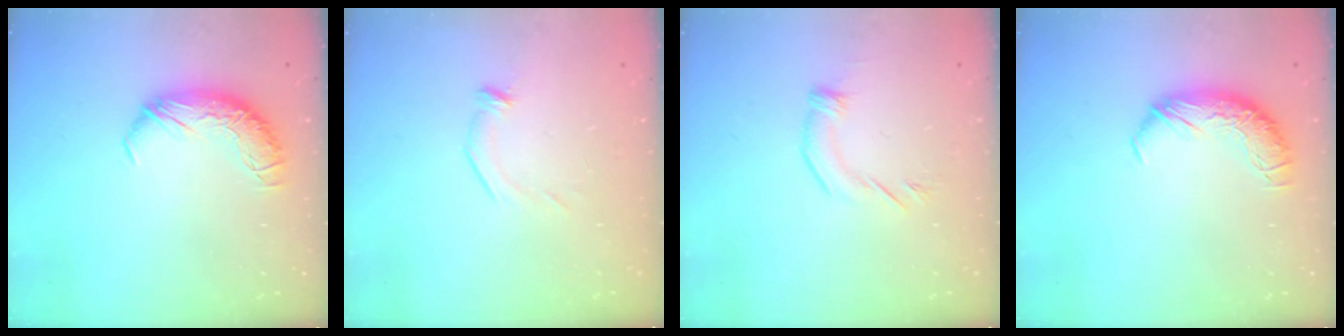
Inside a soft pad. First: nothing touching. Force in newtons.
{"total": 5.5, "press": 5.4, "slide": 1.0}
{"total": 4.8, "press": 4.7, "slide": 0.5}
{"total": 0.0}